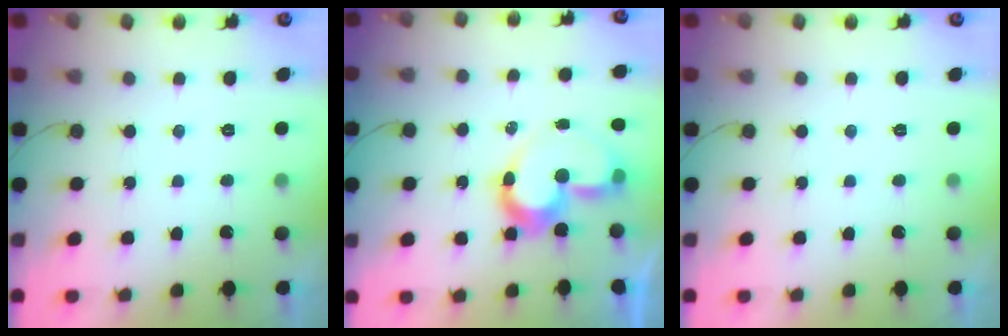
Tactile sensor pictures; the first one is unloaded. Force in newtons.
{"total": 10.1, "press": 9.8, "slide": 2.4}
{"total": 0.0}